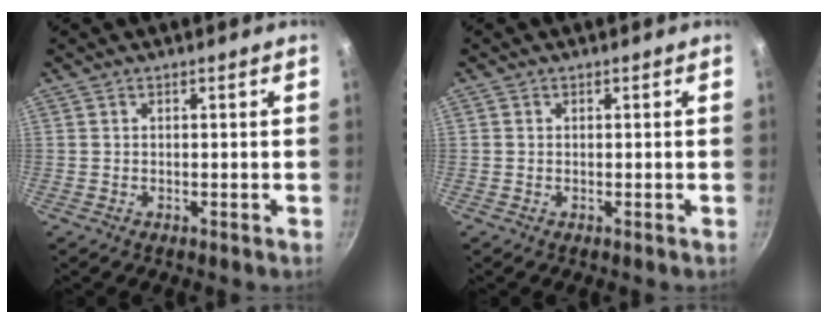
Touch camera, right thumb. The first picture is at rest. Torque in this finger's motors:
{"motor_torque": [0.62, 0.04, -0.09, 0.46, 0.08]}